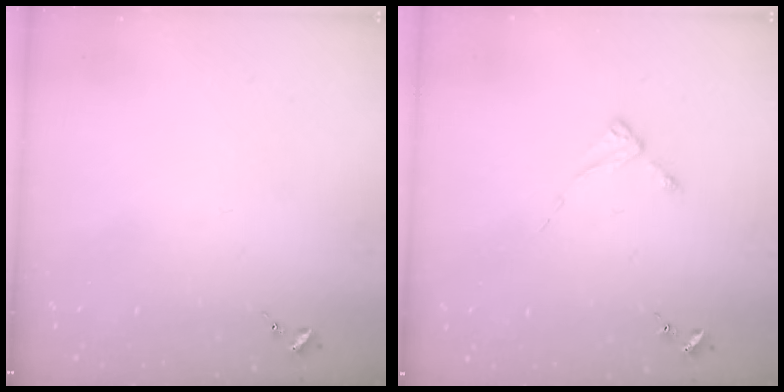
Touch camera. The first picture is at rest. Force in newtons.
{"total": 2.3, "press": 2.3, "slide": 0.4}